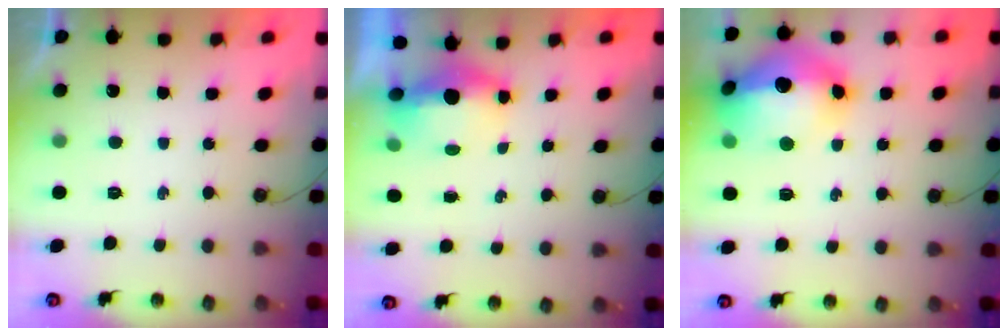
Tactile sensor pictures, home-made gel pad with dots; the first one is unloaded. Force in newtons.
{"total": 14.6, "press": 7.0, "slide": 12.8}
{"total": 25.2, "press": 21.8, "slide": 12.7}